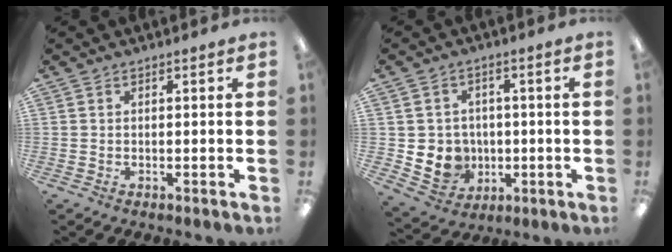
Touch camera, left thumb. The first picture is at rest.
{"total": 7.3, "force": [-0.6, 7.2, 1.4], "torque": [-0.049, 0.007, 0.003]}